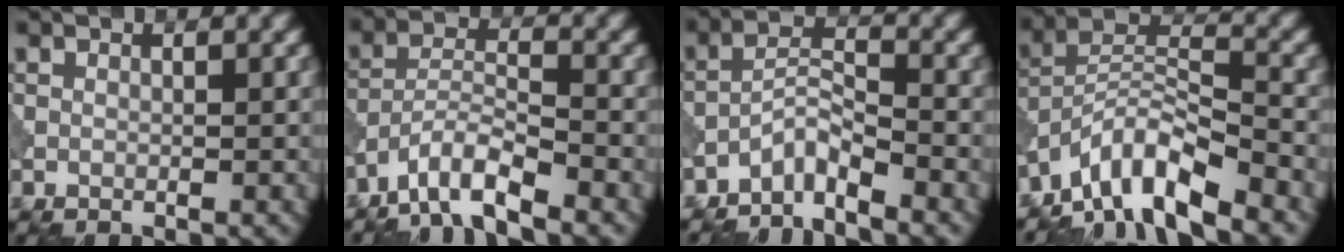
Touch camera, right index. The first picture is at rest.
{"total": 4.8, "force": [-3.9, 0.8, 2.7], "torque": [-0.048, 0.005, -0.082]}
{"total": 3.4, "force": [-3.0, 0.4, 1.6], "torque": [-0.029, 0.009, -0.066]}
{"total": 7.6, "force": [-6.1, 1.8, 4.0], "torque": [-0.061, 0.005, -0.124]}